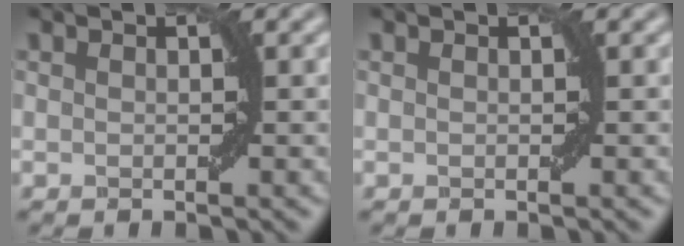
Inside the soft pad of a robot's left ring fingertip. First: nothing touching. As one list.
[{"total": 0.0}]